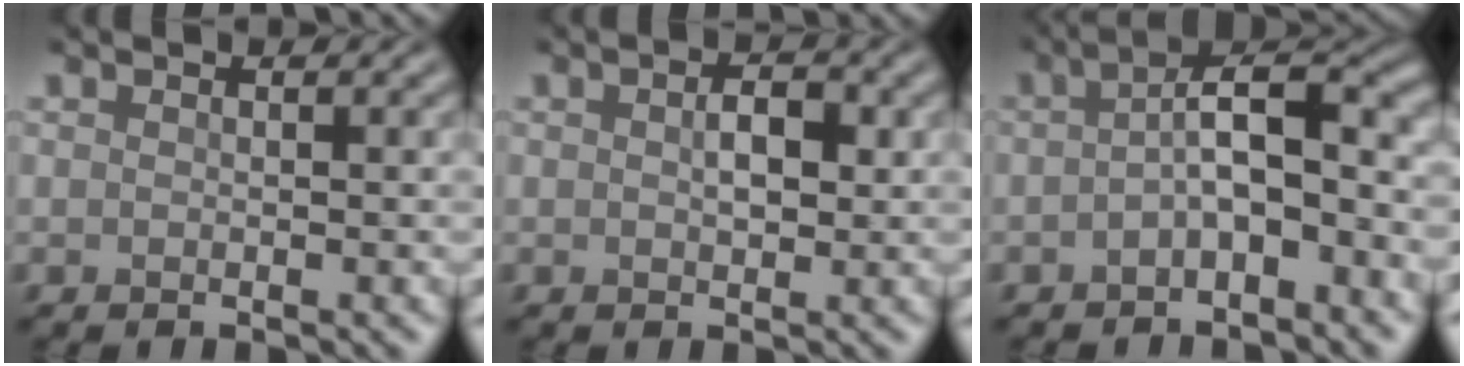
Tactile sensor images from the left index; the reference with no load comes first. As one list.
[{"total": 2.4, "force": [0.4, 1.2, 2.0], "torque": [-0.034, 0.002, 0.005]}, {"total": 5.3, "force": [-1.2, 1.8, 4.9], "torque": [-0.075, 0.015, -0.028]}]